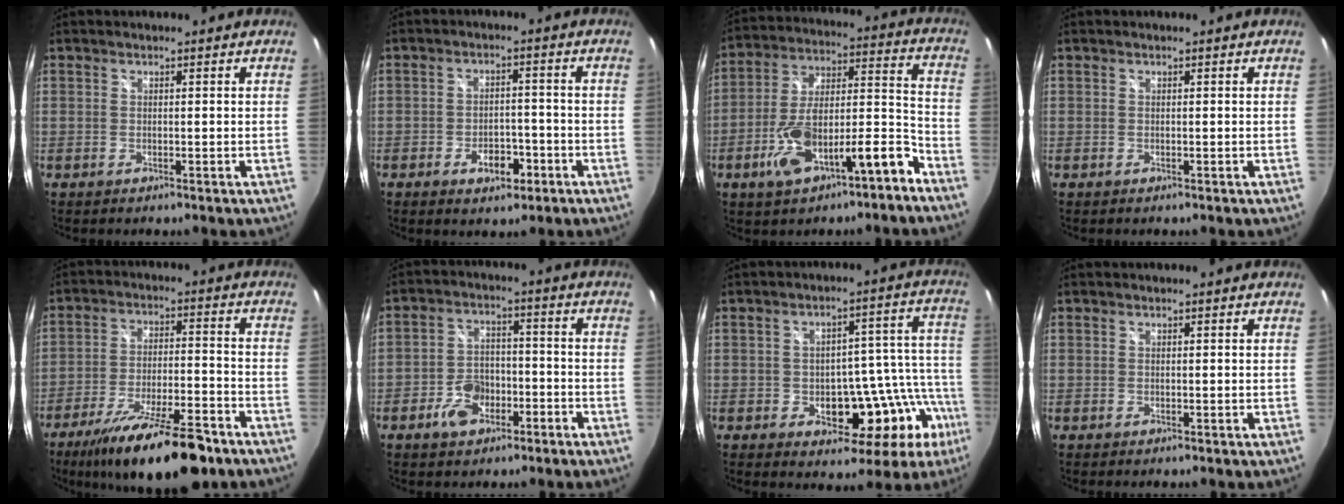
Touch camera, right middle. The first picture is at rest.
{"total": 5.7, "force": [-3.0, 3.2, 3.5], "torque": [-0.065, 0.003, -0.039]}
{"total": 17.2, "force": [-9.9, 5.6, 12.8], "torque": [-0.214, 0.013, -0.156]}
{"total": 0.0}
{"total": 18.7, "force": [-13.8, 4.6, 11.9], "torque": [-0.216, -0.031, -0.215]}
{"total": 7.6, "force": [-4.3, 4.8, 4.1], "torque": [-0.090, 0.013, -0.066]}
{"total": 16.4, "force": [-7.3, 9.7, 11.0], "torque": [-0.133, 0.015, -0.082]}
{"total": 0.0}